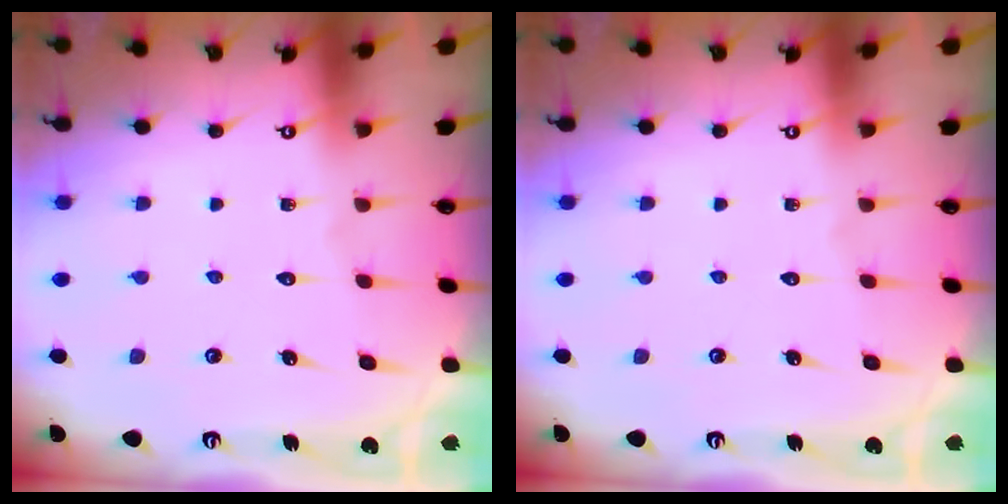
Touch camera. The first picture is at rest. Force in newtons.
{"total": 0.0}